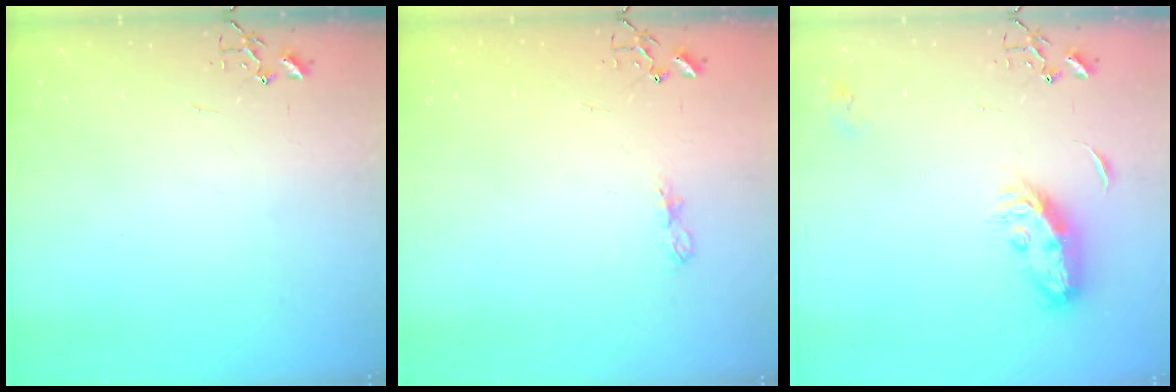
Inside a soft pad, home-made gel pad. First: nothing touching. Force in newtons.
{"total": 6.2, "press": 6.2, "slide": 0.8}
{"total": 8.7, "press": 8.7, "slide": 0.4}